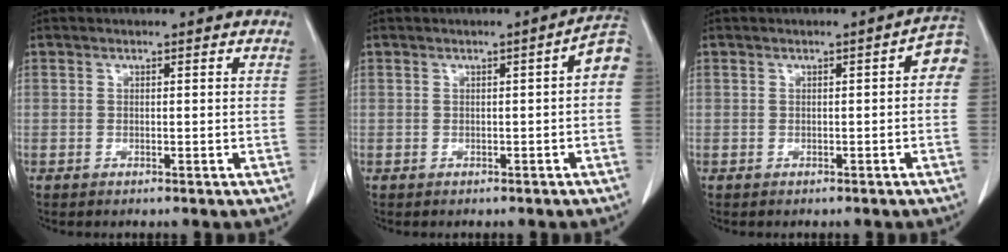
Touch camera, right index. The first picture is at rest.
{"total": 3.5, "force": [-0.2, 0.7, 3.4], "torque": [-0.038, 0.012, -0.007]}
{"total": 3.0, "force": [0.0, 1.1, 2.8], "torque": [-0.026, 0.014, -0.005]}